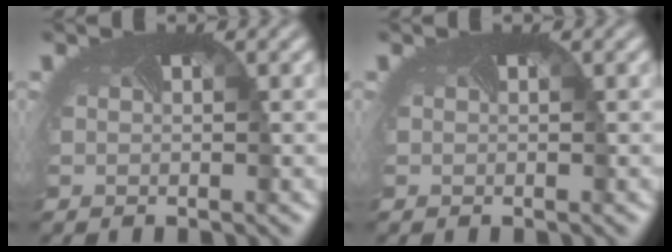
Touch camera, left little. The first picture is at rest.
{"total": 0.0}